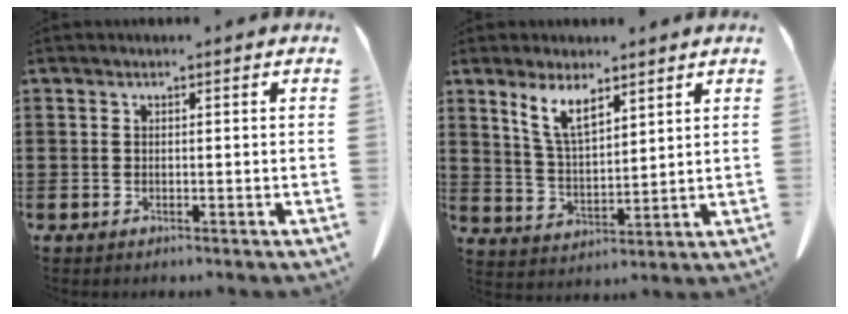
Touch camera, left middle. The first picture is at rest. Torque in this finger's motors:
{"motor_torque": [0.20, 0.16, 0.19, 0.08]}